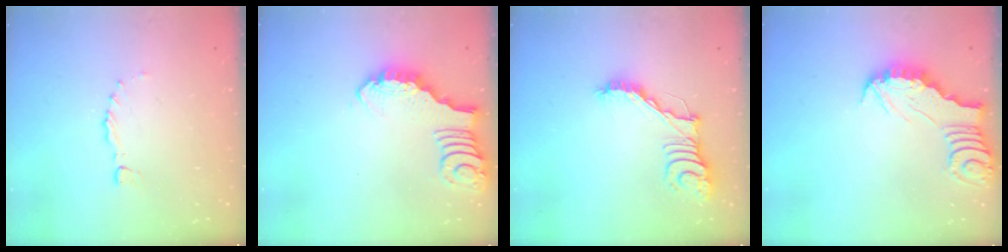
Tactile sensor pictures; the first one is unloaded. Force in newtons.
{"total": 2.7, "press": 2.7, "slide": 0.2}
{"total": 13.1, "press": 13.1, "slide": 0.4}
{"total": 2.9, "press": 2.9, "slide": 0.3}